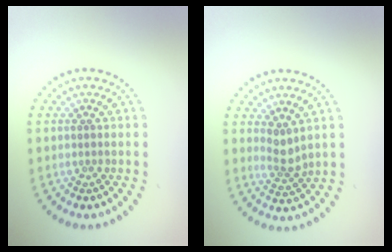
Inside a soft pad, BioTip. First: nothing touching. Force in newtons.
{"total": 2.0, "press": 1.6, "slide": 1.3}